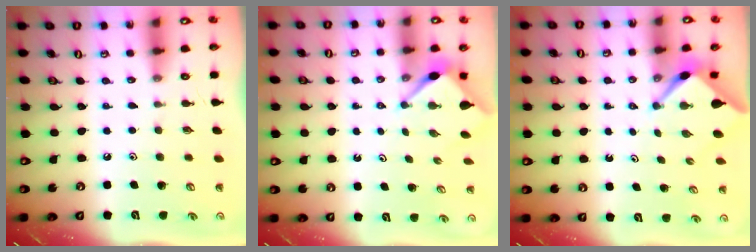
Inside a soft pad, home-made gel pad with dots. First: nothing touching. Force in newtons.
{"total": 2.9, "press": 2.9, "slide": 0.3}
{"total": 3.4, "press": 3.4, "slide": 0.3}